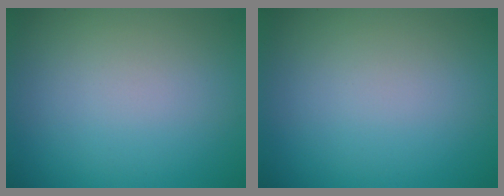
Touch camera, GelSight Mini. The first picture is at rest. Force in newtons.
{"total": 0.0}